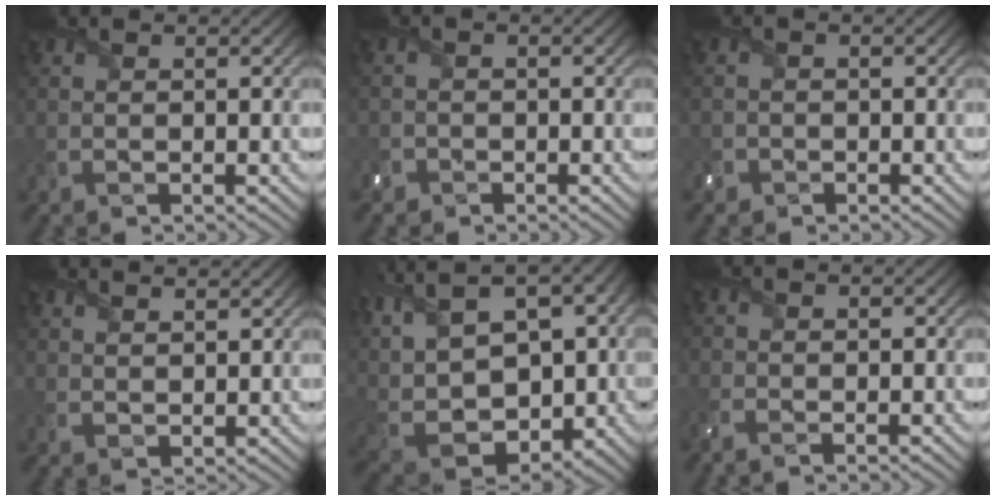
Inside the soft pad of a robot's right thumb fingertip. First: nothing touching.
{"total": 2.1, "force": [-1.6, 1.3, 0.0], "torque": [0.001, -0.003, -0.037]}
{"total": 2.0, "force": [-1.4, 1.4, 0.0], "torque": [0.003, -0.001, -0.032]}
{"total": 3.8, "force": [3.1, 1.2, 2.0], "torque": [-0.036, -0.004, 0.052]}
{"total": 16.3, "force": [4.2, 10.0, 12.2], "torque": [-0.282, 0.022, 0.109]}
{"total": 1.9, "force": [-1.0, 0.9, 1.4], "torque": [-0.040, -0.006, -0.024]}